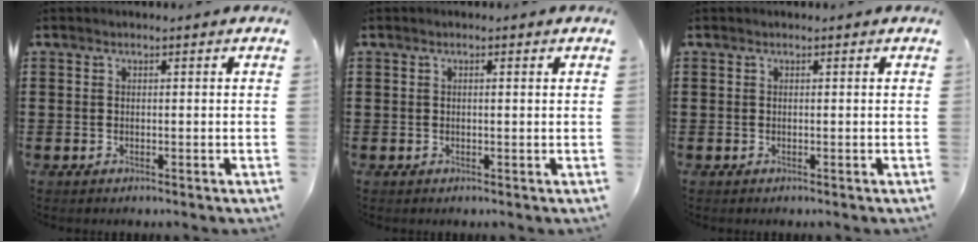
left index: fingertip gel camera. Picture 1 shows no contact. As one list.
[{"total": 0.8, "force": [0.2, 0.0, 0.7], "torque": [-0.013, -0.001, 0.004]}, {"total": 0.0}]